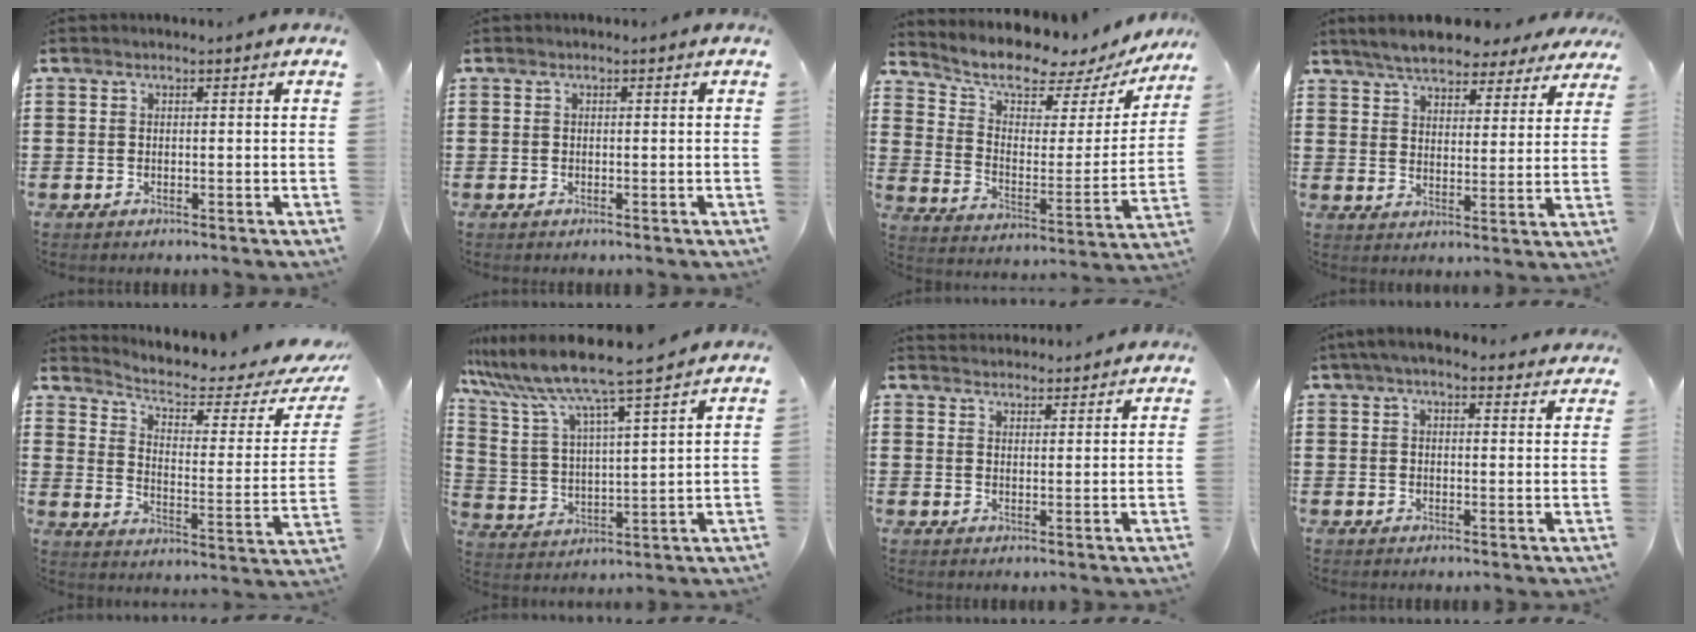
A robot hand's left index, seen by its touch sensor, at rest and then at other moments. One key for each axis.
{"total": 0.0}
{"total": 6.8, "fx": 5.9, "fy": 2.3, "fz": 2.6, "tx": -0.070, "ty": -0.052, "tz": 0.093}
{"total": 6.2, "fx": 5.8, "fy": 1.0, "fz": 1.7, "tx": -0.059, "ty": -0.018, "tz": 0.105}
{"total": 4.3, "fx": 2.9, "fy": 1.4, "fz": 2.8, "tx": -0.057, "ty": -0.029, "tz": 0.040}
{"total": 8.3, "fx": 7.3, "fy": -0.6, "fz": 3.9, "tx": -0.107, "ty": -0.050, "tz": 0.120}
{"total": 2.6, "fx": 2.6, "fy": 0.1, "fz": -0.4, "tx": 0.000, "ty": -0.006, "tz": 0.051}
{"total": 4.2, "fx": 3.6, "fy": 0.8, "fz": 2.1, "tx": -0.049, "ty": -0.002, "tz": 0.067}